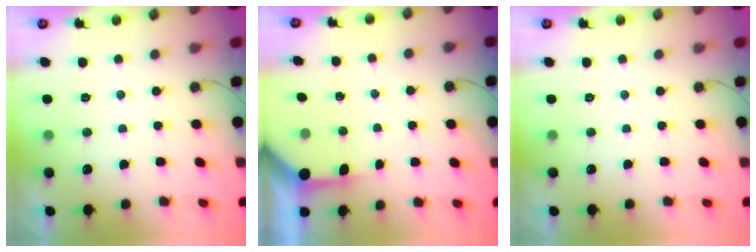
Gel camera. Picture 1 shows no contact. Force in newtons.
{"total": 3.4, "press": 3.4, "slide": 0.4}
{"total": 0.0}